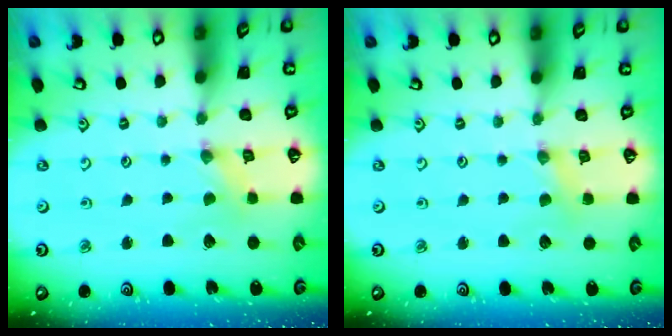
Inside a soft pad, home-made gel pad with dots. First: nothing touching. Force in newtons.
{"total": 2.7, "press": 2.6, "slide": 0.5}